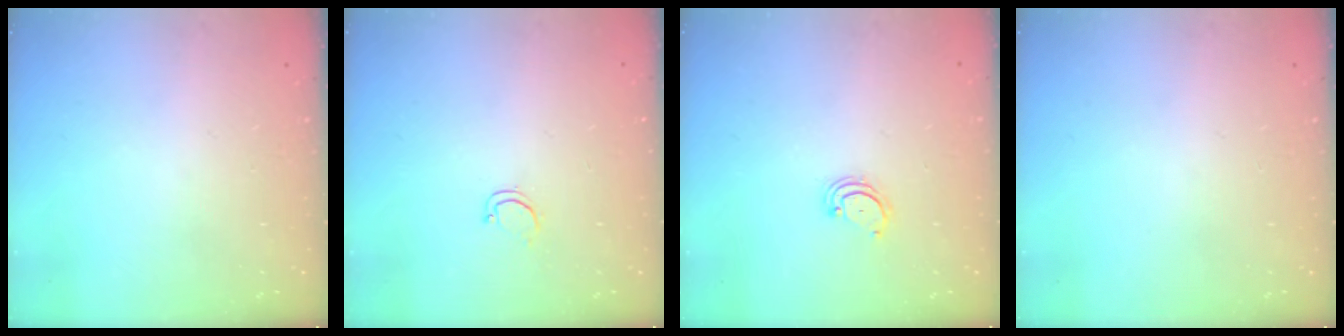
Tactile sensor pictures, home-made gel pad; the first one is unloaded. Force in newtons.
{"total": 2.8, "press": 2.8, "slide": 0.2}
{"total": 2.9, "press": 2.9, "slide": 0.3}
{"total": 0.0}